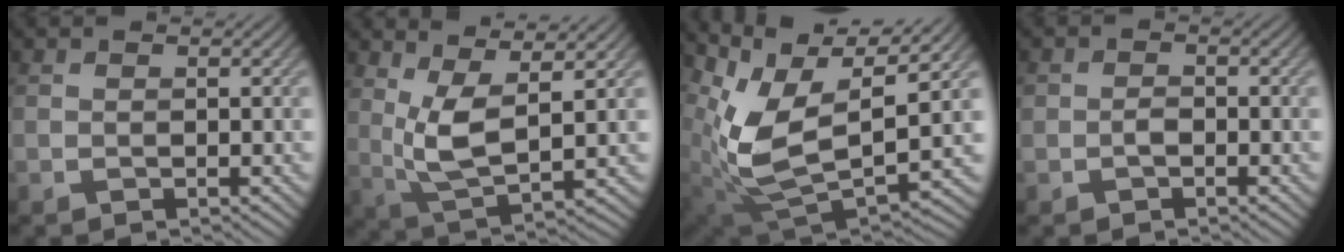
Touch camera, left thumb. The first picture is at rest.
{"total": 5.8, "force": [2.5, 1.5, 5.1], "torque": [-0.117, -0.003, 0.052]}
{"total": 11.4, "force": [4.3, 5.2, 9.2], "torque": [-0.208, -0.016, 0.094]}
{"total": 0.9, "force": [-0.4, 0.7, 0.5], "torque": [-0.006, 0.006, -0.010]}